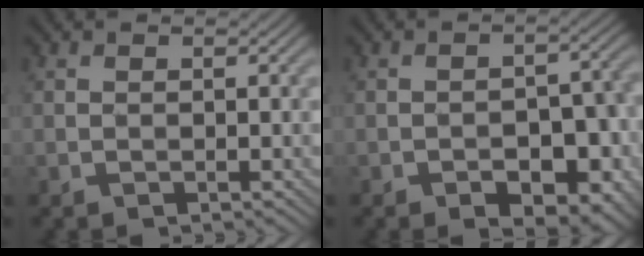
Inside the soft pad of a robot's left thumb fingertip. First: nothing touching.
{"total": 8.5, "force": [-4.4, 4.3, 5.9], "torque": [-0.077, 0.003, -0.055]}